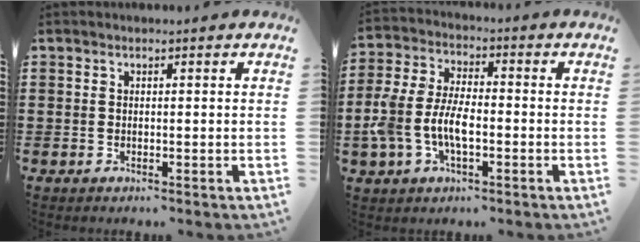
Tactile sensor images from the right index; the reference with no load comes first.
{"total": 7.8, "force": [-2.1, 4.1, 6.2], "torque": [-0.158, -0.002, -0.050]}